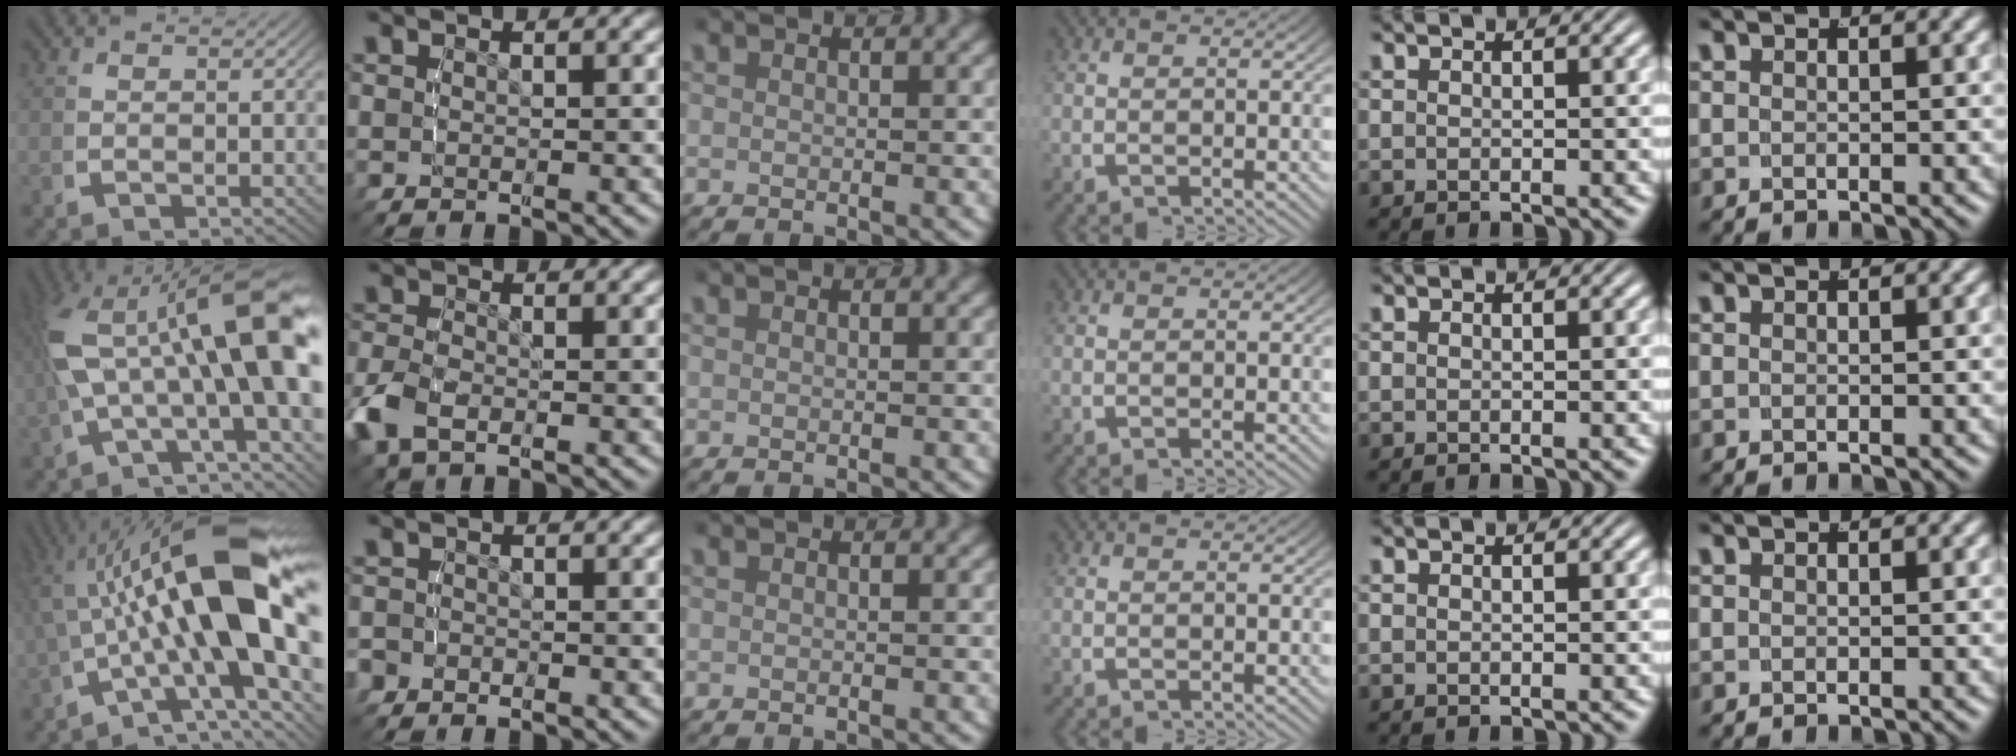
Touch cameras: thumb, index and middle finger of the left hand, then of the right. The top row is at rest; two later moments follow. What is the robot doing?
{"motion": "lift_and_place", "object": "button"}